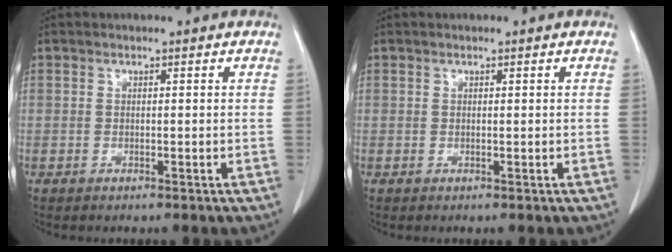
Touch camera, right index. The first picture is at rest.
{"total": 0.0}